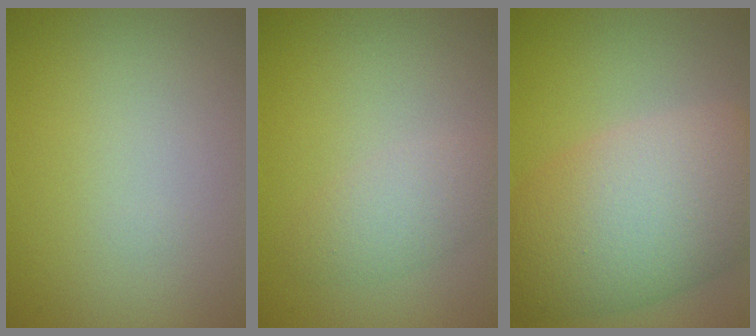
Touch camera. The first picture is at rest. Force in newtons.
{"total": 2.3, "press": 2.3, "slide": 0.1}
{"total": 10.4, "press": 10.4, "slide": 0.6}